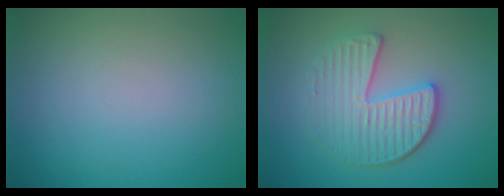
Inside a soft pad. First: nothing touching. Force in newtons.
{"total": 4.0, "press": 3.5, "slide": 2.0}